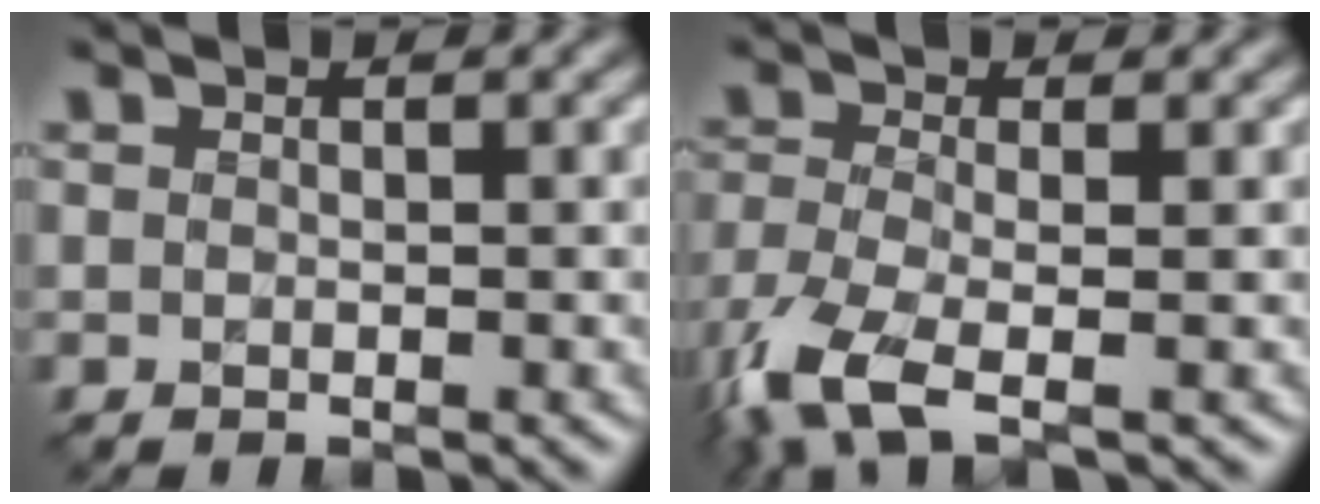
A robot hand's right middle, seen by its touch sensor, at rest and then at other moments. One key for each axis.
{"total": 6.9, "fx": -3.8, "fy": 2.3, "fz": 5.3, "tx": -0.128, "ty": -0.021, "tz": -0.082}